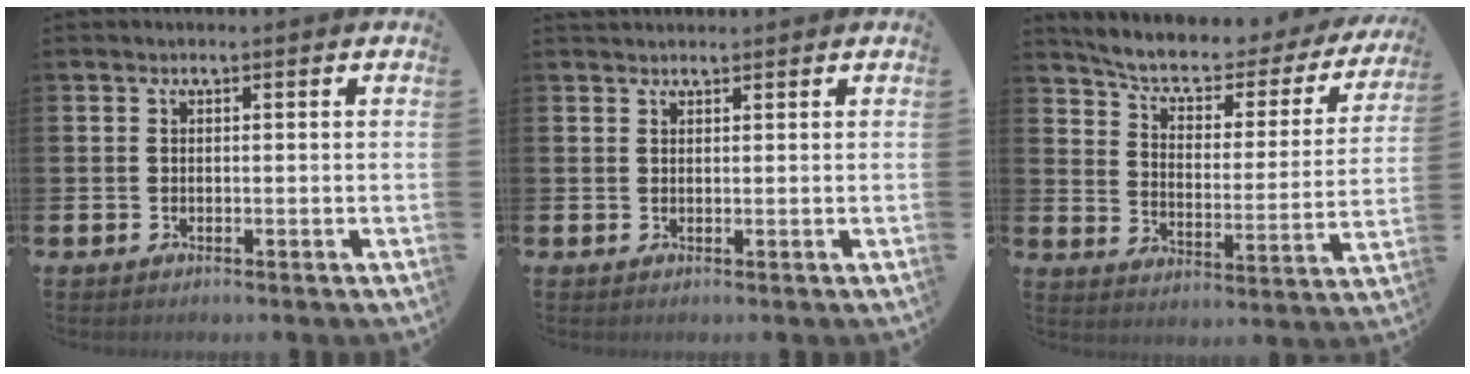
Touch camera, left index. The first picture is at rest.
{"total": 1.2, "force": [1.1, 0.3, 0.0], "torque": [0.012, -0.002, 0.018]}
{"total": 6.0, "force": [5.0, 2.1, 2.6], "torque": [-0.077, -0.038, 0.078]}